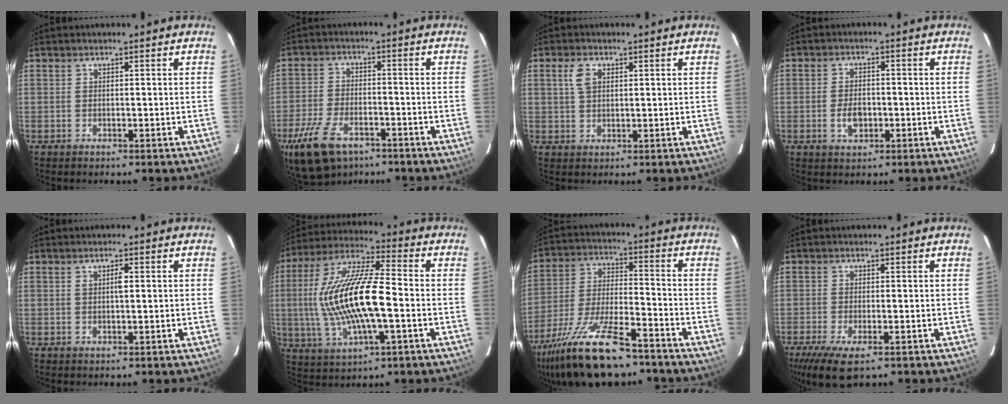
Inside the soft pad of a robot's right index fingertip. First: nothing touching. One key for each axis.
{"total": 12.9, "fx": -8.2, "fy": 6.6, "fz": 7.4, "tx": -0.179, "ty": -0.020, "tz": -0.152}
{"total": 3.6, "fx": 1.3, "fy": 2.3, "fz": 2.5, "tx": -0.048, "ty": 0.008, "tz": 0.025}
{"total": 4.4, "fx": -1.2, "fy": 2.8, "fz": 3.1, "tx": -0.062, "ty": 0.001, "tz": -0.018}
{"total": 1.6, "fx": 0.3, "fy": 0.6, "fz": 1.5, "tx": -0.027, "ty": 0.004, "tz": 0.004}
{"total": 18.7, "fx": -1.8, "fy": 5.6, "fz": 17.8, "tx": -0.351, "ty": 0.003, "tz": -0.033}
{"total": 20.0, "fx": -15.0, "fy": 5.5, "fz": 12.0, "tx": -0.246, "ty": -0.038, "tz": -0.258}
{"total": 7.9, "fx": -4.7, "fy": 2.4, "fz": 5.9, "tx": -0.132, "ty": -0.033, "tz": -0.081}